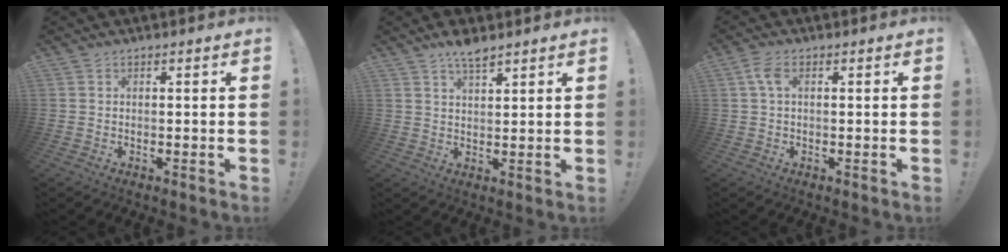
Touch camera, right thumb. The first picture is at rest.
{"total": 5.0, "force": [4.1, 1.0, 2.7], "torque": [-0.048, -0.025, 0.071]}
{"total": 4.1, "force": [0.8, 1.9, 3.5], "torque": [-0.062, 0.005, 0.015]}